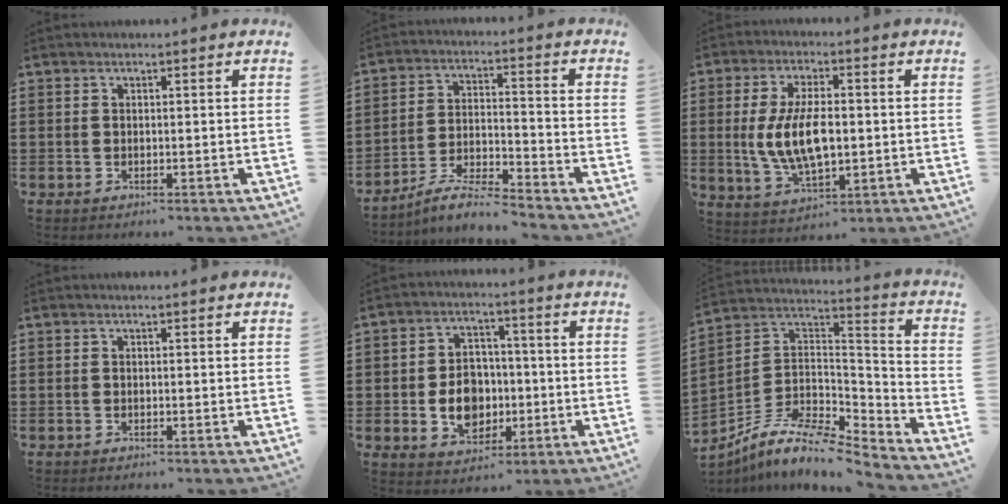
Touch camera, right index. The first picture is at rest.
{"total": 6.3, "force": [-5.8, 0.3, 2.4], "torque": [-0.058, -0.004, -0.114]}
{"total": 9.4, "force": [-0.3, 4.3, 8.3], "torque": [-0.178, 0.001, -0.008]}
{"total": 0.0}
{"total": 7.6, "force": [-1.2, 6.1, 4.4], "torque": [-0.071, 0.006, -0.022]}
{"total": 8.3, "force": [-6.6, 2.5, 4.4], "torque": [-0.092, 0.002, -0.131]}